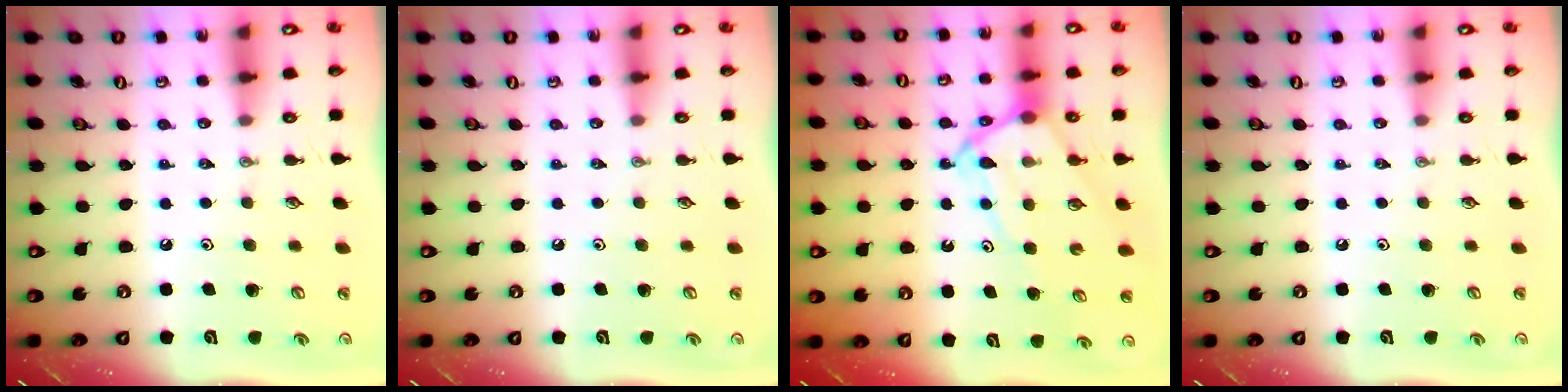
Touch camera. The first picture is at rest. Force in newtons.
{"total": 0.0}
{"total": 10.4, "press": 10.3, "slide": 0.9}
{"total": 0.0}